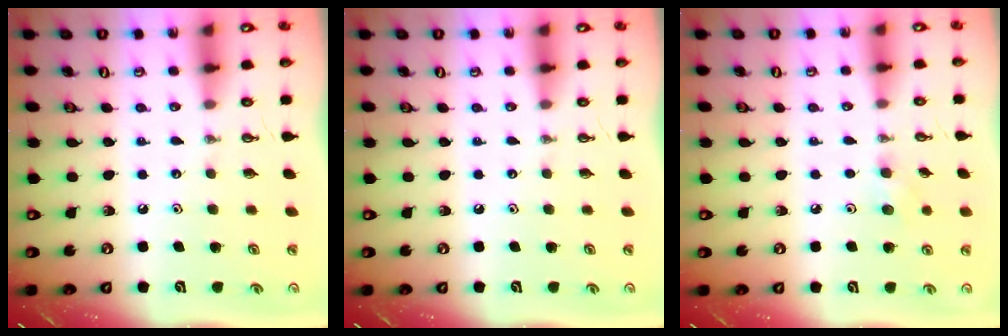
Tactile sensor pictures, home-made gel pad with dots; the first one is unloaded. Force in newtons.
{"total": 0.0}
{"total": 7.6, "press": 5.5, "slide": 5.2}